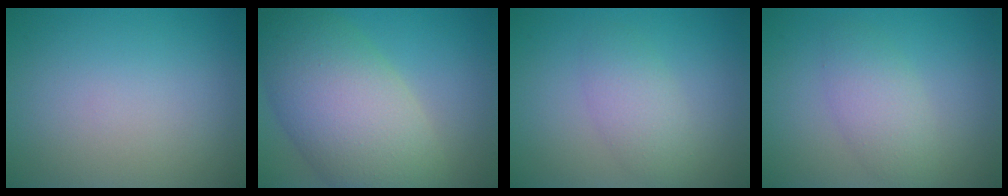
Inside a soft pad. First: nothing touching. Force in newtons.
{"total": 10.9, "press": 10.9, "slide": 0.9}
{"total": 2.7, "press": 2.7, "slide": 0.1}
{"total": 2.6, "press": 2.6, "slide": 0.3}